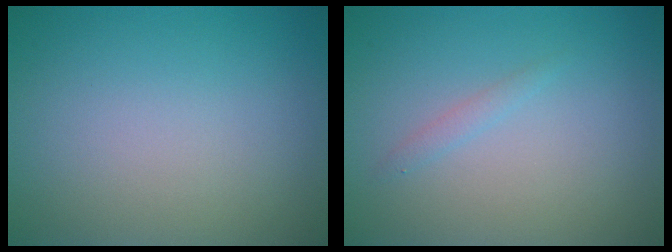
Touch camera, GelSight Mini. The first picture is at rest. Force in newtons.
{"total": 0.8, "press": 0.8, "slide": 0.0}